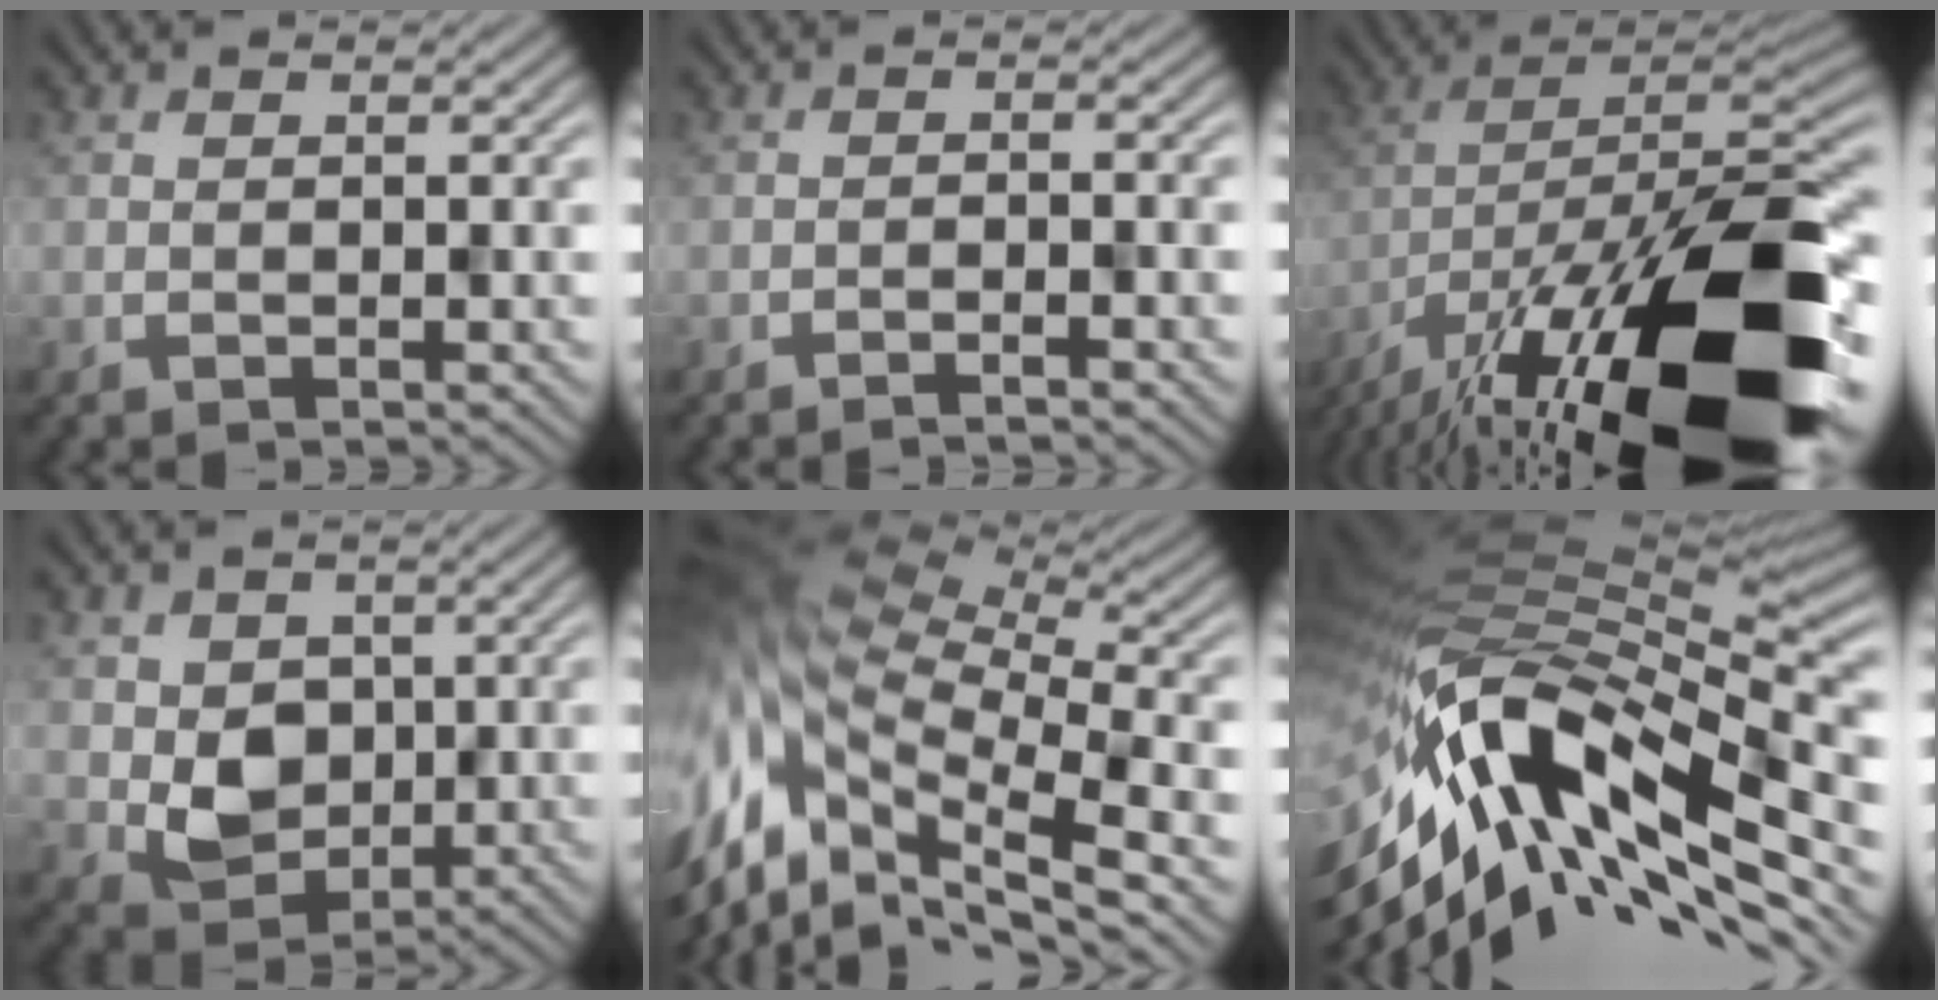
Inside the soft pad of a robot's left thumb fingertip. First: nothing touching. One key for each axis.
{"total": 2.3, "fx": -2.0, "fy": -0.1, "fz": 1.1, "tx": -0.018, "ty": 0.012, "tz": -0.036}
{"total": 20.1, "fx": -12.5, "fy": 6.8, "fz": 14.2, "tx": -0.240, "ty": -0.032, "tz": -0.188}
{"total": 4.0, "fx": 1.1, "fy": 3.7, "fz": 0.8, "tx": -0.034, "ty": -0.013, "tz": 0.030}
{"total": 15.4, "fx": -2.1, "fy": 8.8, "fz": 12.5, "tx": -0.285, "ty": -0.029, "tz": 0.018}
{"total": 15.8, "fx": -6.8, "fy": 7.5, "fz": 12.1, "tx": -0.270, "ty": -0.019, "tz": -0.110}